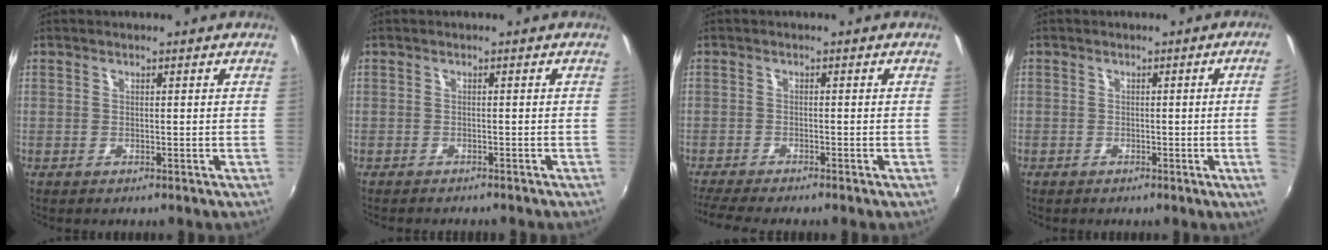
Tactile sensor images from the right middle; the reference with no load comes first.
{"total": 2.6, "force": [-2.5, 0.5, 0.9], "torque": [-0.023, -0.013, -0.039]}
{"total": 5.7, "force": [-5.1, -0.1, 2.6], "torque": [-0.067, -0.021, -0.087]}
{"total": 3.8, "force": [0.0, -1.8, 3.3], "torque": [-0.055, -0.009, 0.007]}